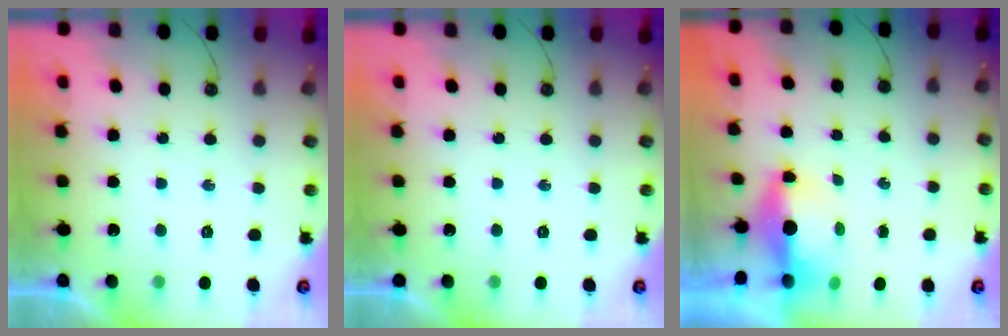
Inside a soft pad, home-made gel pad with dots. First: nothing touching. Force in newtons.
{"total": 0.0}
{"total": 14.2, "press": 7.5, "slide": 12.0}